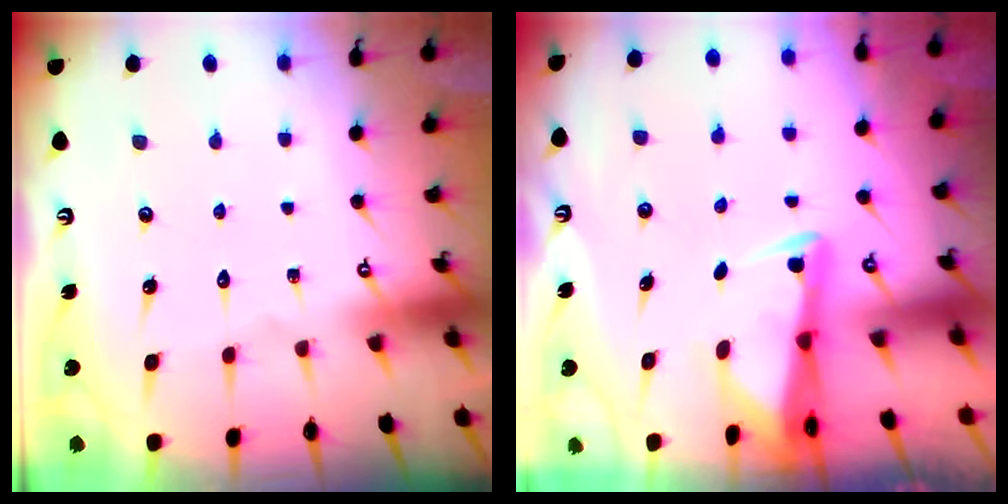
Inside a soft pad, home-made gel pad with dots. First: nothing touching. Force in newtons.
{"total": 2.5, "press": 2.5, "slide": 0.5}